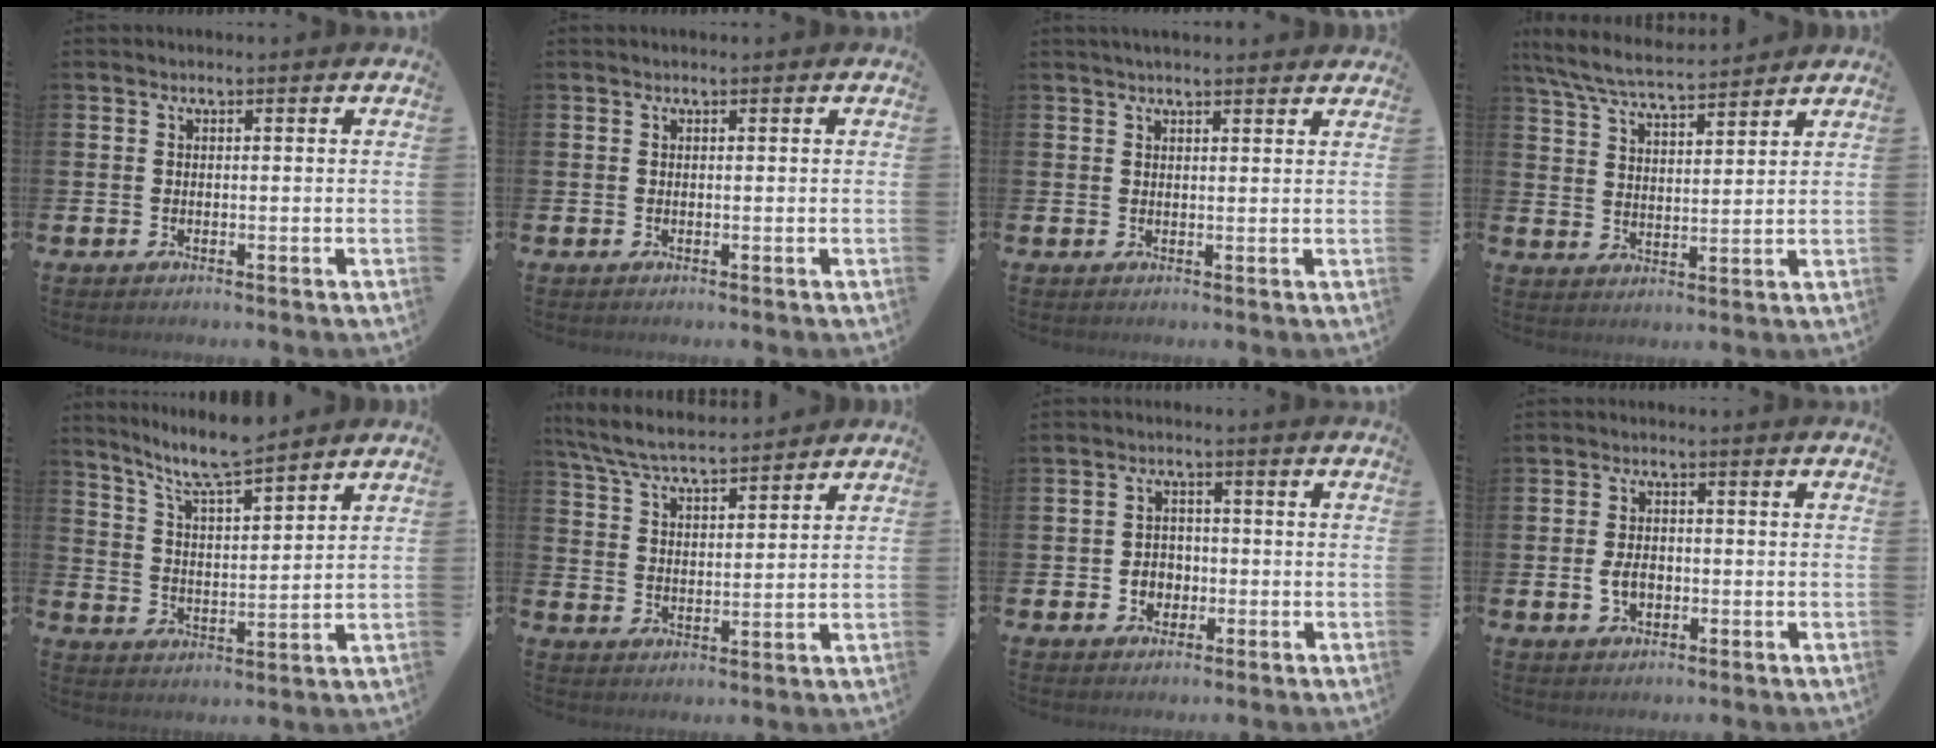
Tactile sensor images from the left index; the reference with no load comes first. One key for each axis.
{"total": 0.0}
{"total": 2.3, "fx": 2.2, "fy": 0.2, "fz": 0.6, "tx": -0.011, "ty": -0.005, "tz": 0.039}
{"total": 7.1, "fx": 6.7, "fy": 0.8, "fz": 2.2, "tx": -0.067, "ty": -0.033, "tz": 0.121}
{"total": 8.2, "fx": 7.5, "fy": 0.4, "fz": 3.3, "tx": -0.090, "ty": -0.036, "tz": 0.135}
{"total": 6.7, "fx": 6.4, "fy": 0.6, "fz": 2.0, "tx": -0.062, "ty": -0.032, "tz": 0.114}
{"total": 2.9, "fx": -0.8, "fy": 2.6, "fz": 1.0, "tx": -0.016, "ty": 0.002, "tz": -0.023}
{"total": 2.9, "fx": -0.6, "fy": 2.0, "fz": 2.1, "tx": -0.038, "ty": 0.004, "tz": -0.013}